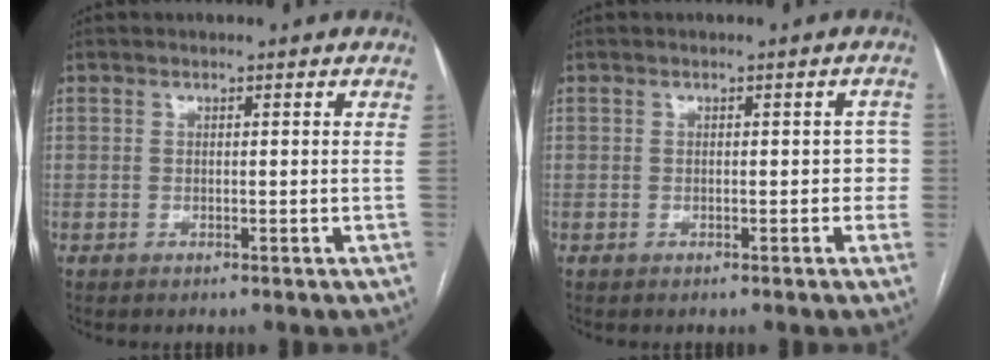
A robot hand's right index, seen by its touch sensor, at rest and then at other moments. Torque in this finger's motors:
{"motor_torque": [-0.02, 0.02, 0.06, 0.00]}